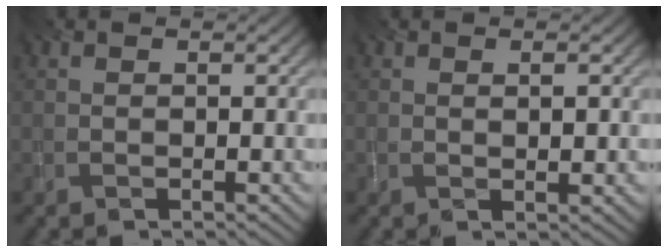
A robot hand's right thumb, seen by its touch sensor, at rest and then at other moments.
{"total": 1.0, "force": [0.3, 0.2, 0.9], "torque": [-0.016, -0.004, 0.007]}